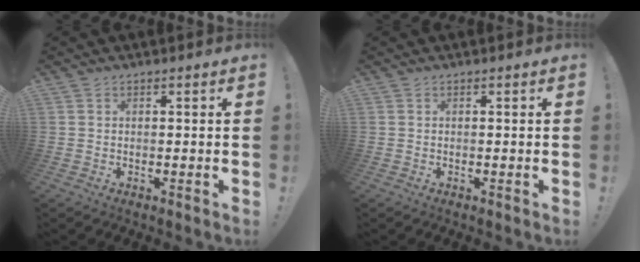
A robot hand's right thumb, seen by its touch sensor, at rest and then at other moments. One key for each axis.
{"total": 0.0}